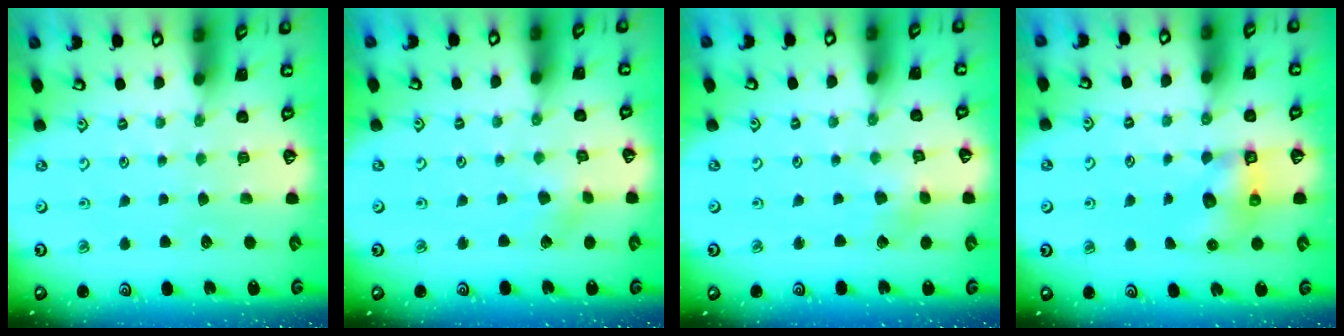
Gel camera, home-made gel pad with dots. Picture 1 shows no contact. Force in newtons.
{"total": 2.9, "press": 2.8, "slide": 0.3}
{"total": 2.6, "press": 2.5, "slide": 0.4}
{"total": 6.6, "press": 6.6, "slide": 0.8}